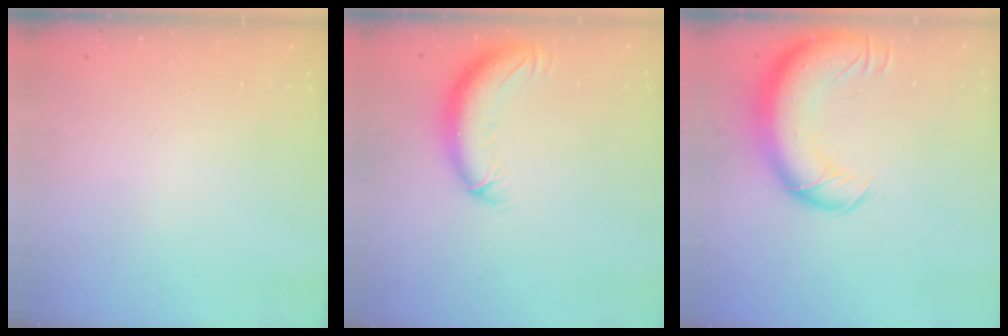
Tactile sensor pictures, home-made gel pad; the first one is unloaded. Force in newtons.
{"total": 11.4, "press": 11.0, "slide": 2.6}
{"total": 17.9, "press": 17.4, "slide": 4.1}